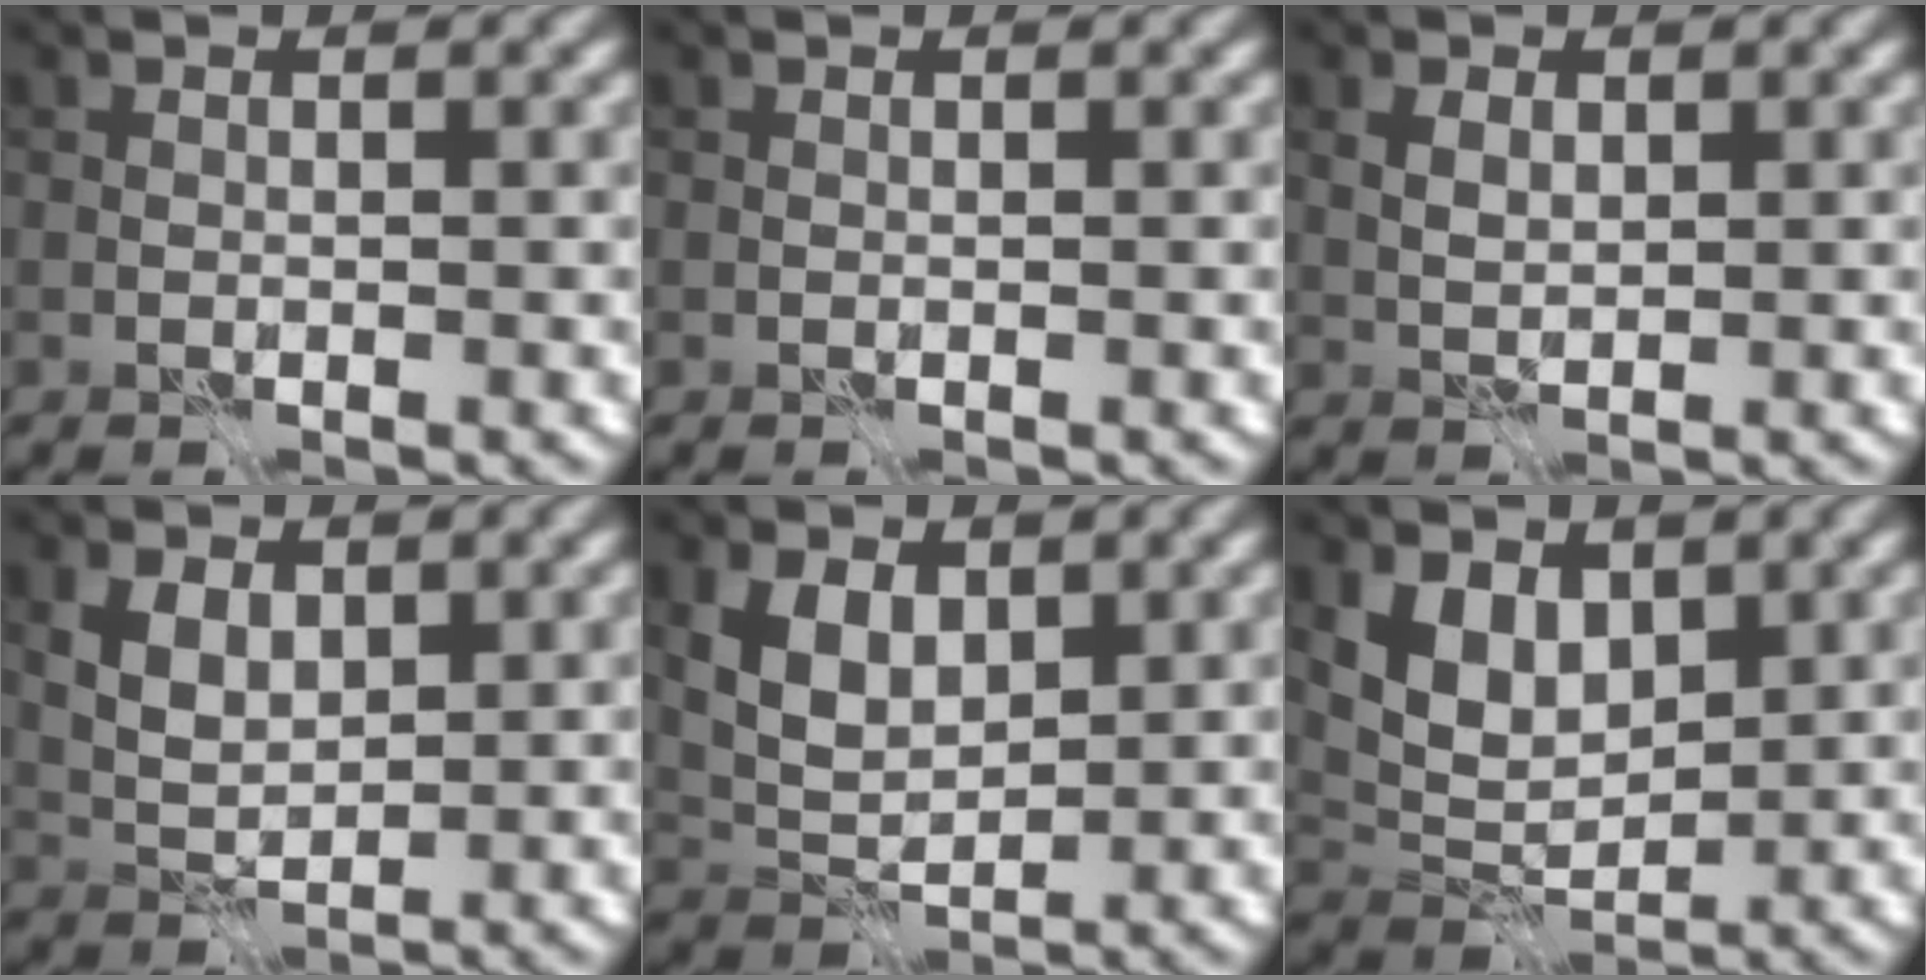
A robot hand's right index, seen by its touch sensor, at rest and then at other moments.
{"total": 0.0}
{"total": 1.8, "force": [0.6, 1.1, 1.3], "torque": [-0.028, 0.001, 0.012]}
{"total": 3.3, "force": [1.1, 2.0, 2.3], "torque": [-0.050, 0.000, 0.022]}
{"total": 4.3, "force": [1.6, 2.6, 3.0], "torque": [-0.068, 0.000, 0.031]}
{"total": 4.4, "force": [2.1, 2.8, 2.7], "torque": [-0.057, -0.010, 0.039]}